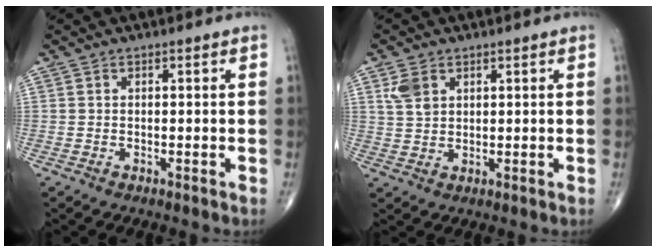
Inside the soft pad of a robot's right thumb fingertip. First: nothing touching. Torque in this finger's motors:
{"motor_torque": [0.30, 1.42, 0.47, 0.18, 0.08]}